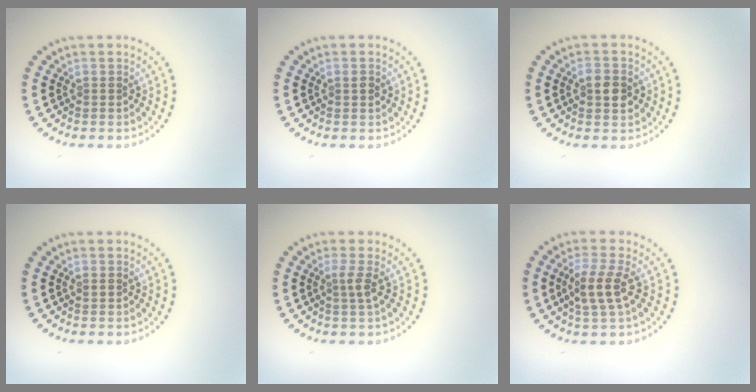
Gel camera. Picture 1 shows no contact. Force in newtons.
{"total": 0.7, "press": 0.7, "slide": 0.1}
{"total": 2.4, "press": 2.4, "slide": 0.1}
{"total": 0.7, "press": 0.7, "slide": 0.1}
{"total": 1.4, "press": 1.0, "slide": 1.0}
{"total": 3.0, "press": 2.6, "slide": 1.4}